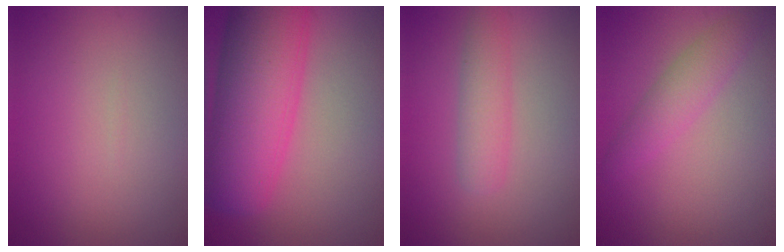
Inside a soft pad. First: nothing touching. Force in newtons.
{"total": 11.4, "press": 11.4, "slide": 0.6}
{"total": 2.8, "press": 2.8, "slide": 0.1}
{"total": 2.8, "press": 2.8, "slide": 0.1}